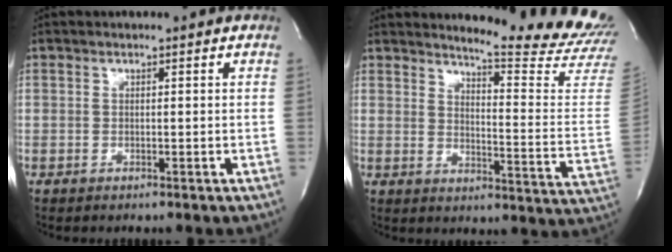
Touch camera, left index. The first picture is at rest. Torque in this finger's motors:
{"motor_torque": [-0.25, -0.06, 0.12, 0.04]}